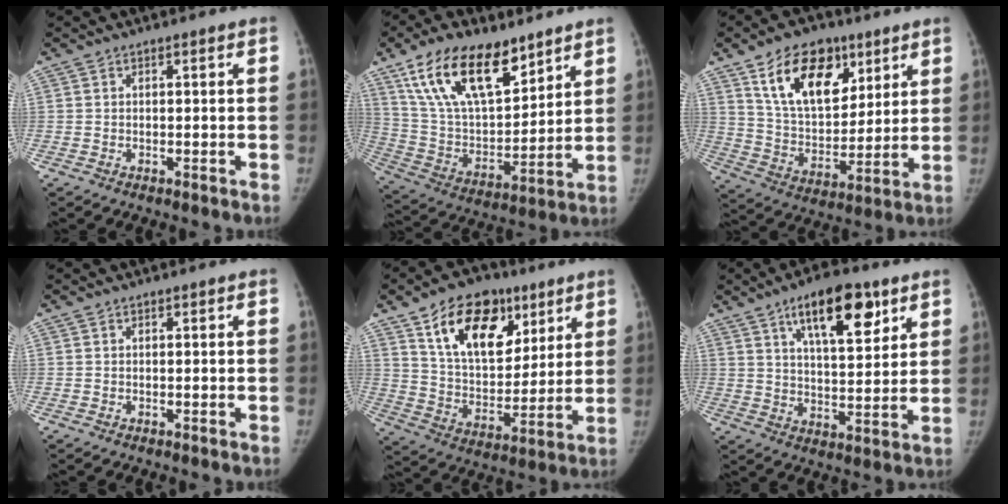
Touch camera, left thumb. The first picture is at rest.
{"total": 21.2, "force": [13.1, 10.0, 13.3], "torque": [-0.204, -0.048, 0.248]}
{"total": 18.2, "force": [9.6, 10.8, 11.1], "torque": [-0.137, -0.043, 0.173]}
{"total": 0.0}
{"total": 19.7, "force": [10.2, 11.8, 12.0], "torque": [-0.148, -0.038, 0.177]}
{"total": 14.8, "force": [8.1, 5.9, 10.9], "torque": [-0.137, -0.035, 0.129]}